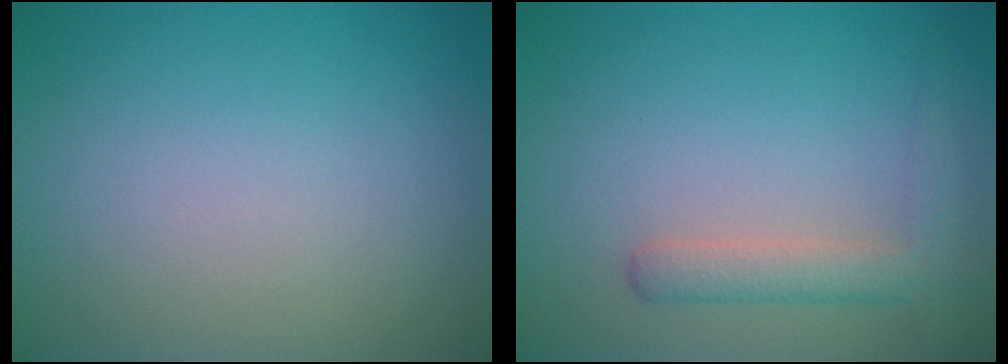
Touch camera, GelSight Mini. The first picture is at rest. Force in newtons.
{"total": 2.8, "press": 2.8, "slide": 0.2}